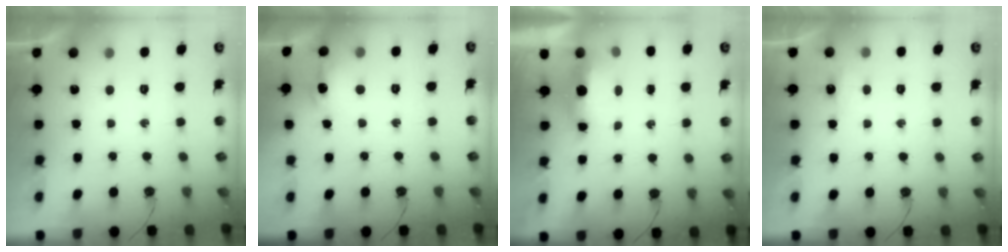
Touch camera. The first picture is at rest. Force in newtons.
{"total": 8.0, "press": 8.0, "slide": 0.8}
{"total": 14.0, "press": 7.0, "slide": 12.1}
{"total": 2.6, "press": 2.6, "slide": 0.4}